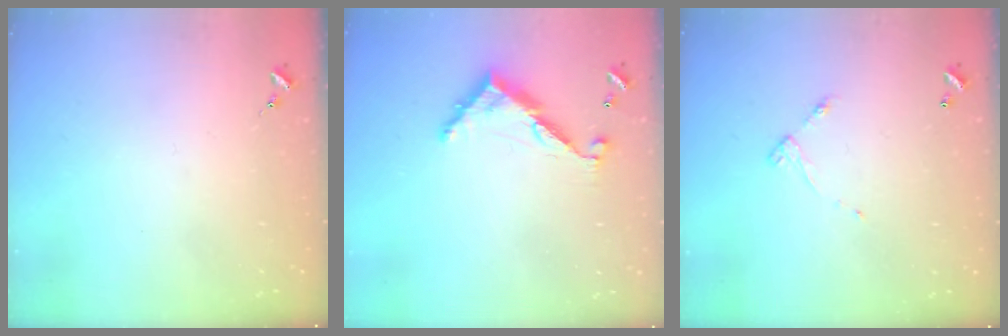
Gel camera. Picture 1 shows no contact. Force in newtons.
{"total": 9.2, "press": 9.2, "slide": 0.6}
{"total": 4.2, "press": 4.2, "slide": 0.2}